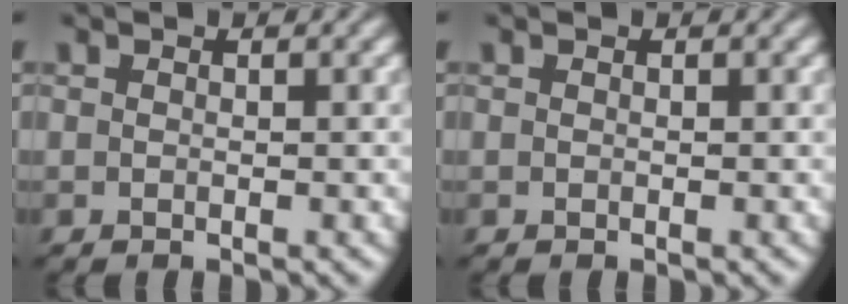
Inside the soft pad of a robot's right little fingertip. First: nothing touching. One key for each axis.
{"total": 0.0}